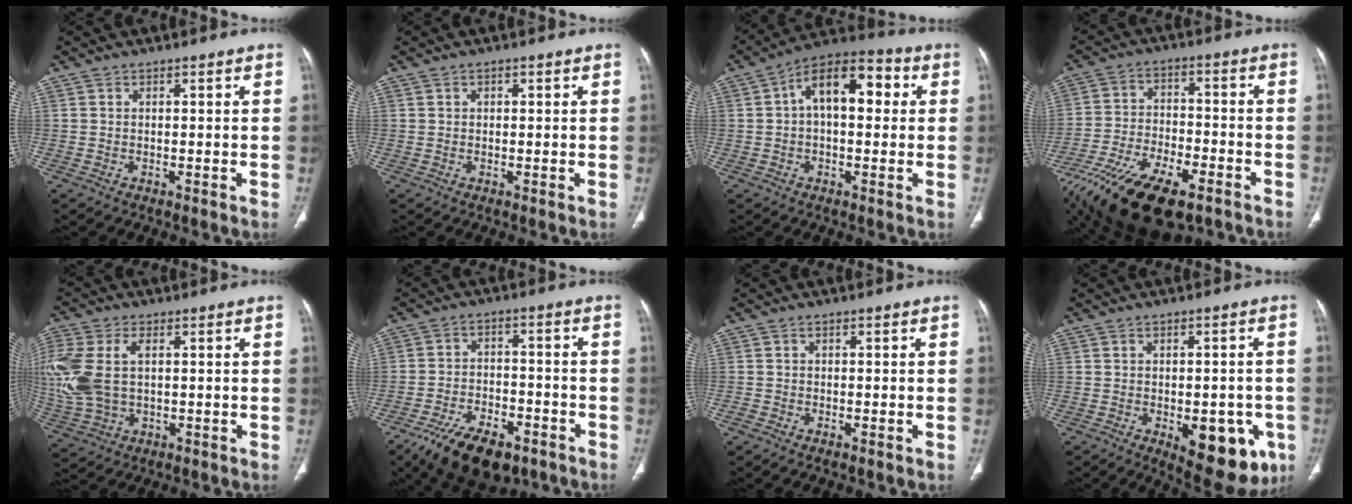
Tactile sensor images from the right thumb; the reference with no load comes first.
{"total": 0.6, "force": [0.3, 0.4, 0.4], "torque": [0.000, 0.001, 0.003]}
{"total": 13.2, "force": [2.4, 7.2, 10.8], "torque": [-0.149, 0.037, 0.027]}
{"total": 21.3, "force": [-13.9, 8.9, 13.4], "torque": [-0.274, 0.021, -0.242]}
{"total": 15.3, "force": [1.8, 9.5, 11.9], "torque": [-0.306, 0.008, 0.043]}
{"total": 14.6, "force": [-9.6, 7.0, 8.5], "torque": [-0.127, 0.042, -0.156]}
{"total": 1.0, "force": [-0.7, 0.5, 0.6], "torque": [-0.013, 0.000, -0.014]}
{"total": 13.8, "force": [-5.1, 6.7, 11.0], "torque": [-0.110, 0.006, -0.051]}